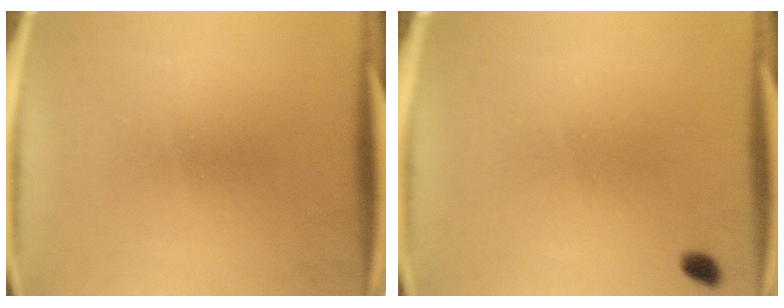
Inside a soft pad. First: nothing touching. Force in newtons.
{"total": 1.2}